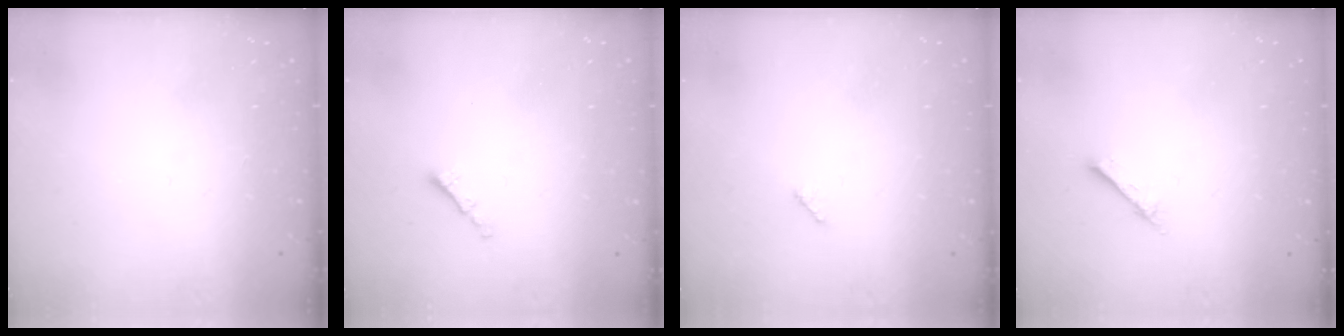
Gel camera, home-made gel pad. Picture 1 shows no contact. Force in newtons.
{"total": 1.3, "press": 1.2, "slide": 0.5}
{"total": 2.9, "press": 2.9, "slide": 0.4}
{"total": 2.4, "press": 2.4, "slide": 0.3}